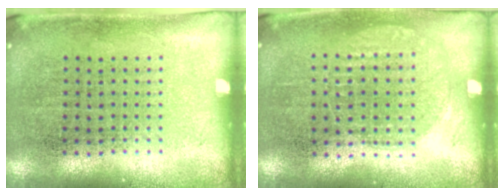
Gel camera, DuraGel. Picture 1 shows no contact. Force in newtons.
{"total": 1.0, "press": 0.9, "slide": 0.3}